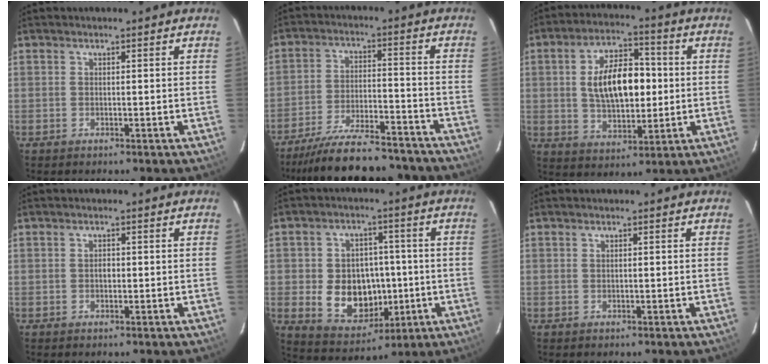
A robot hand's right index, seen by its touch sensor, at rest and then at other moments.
{"total": 21.0, "force": [-18.7, 4.7, 8.3], "torque": [-0.160, -0.014, -0.265]}
{"total": 14.0, "force": [1.0, 7.4, 11.9], "torque": [-0.206, 0.019, 0.028]}
{"total": 1.4, "force": [0.1, 0.9, 1.0], "torque": [-0.015, 0.004, 0.001]}
{"total": 12.8, "force": [-1.9, 10.1, 7.7], "torque": [-0.168, 0.006, -0.007]}
{"total": 0.7, "force": [0.3, 0.2, 0.6], "torque": [-0.011, 0.002, 0.005]}